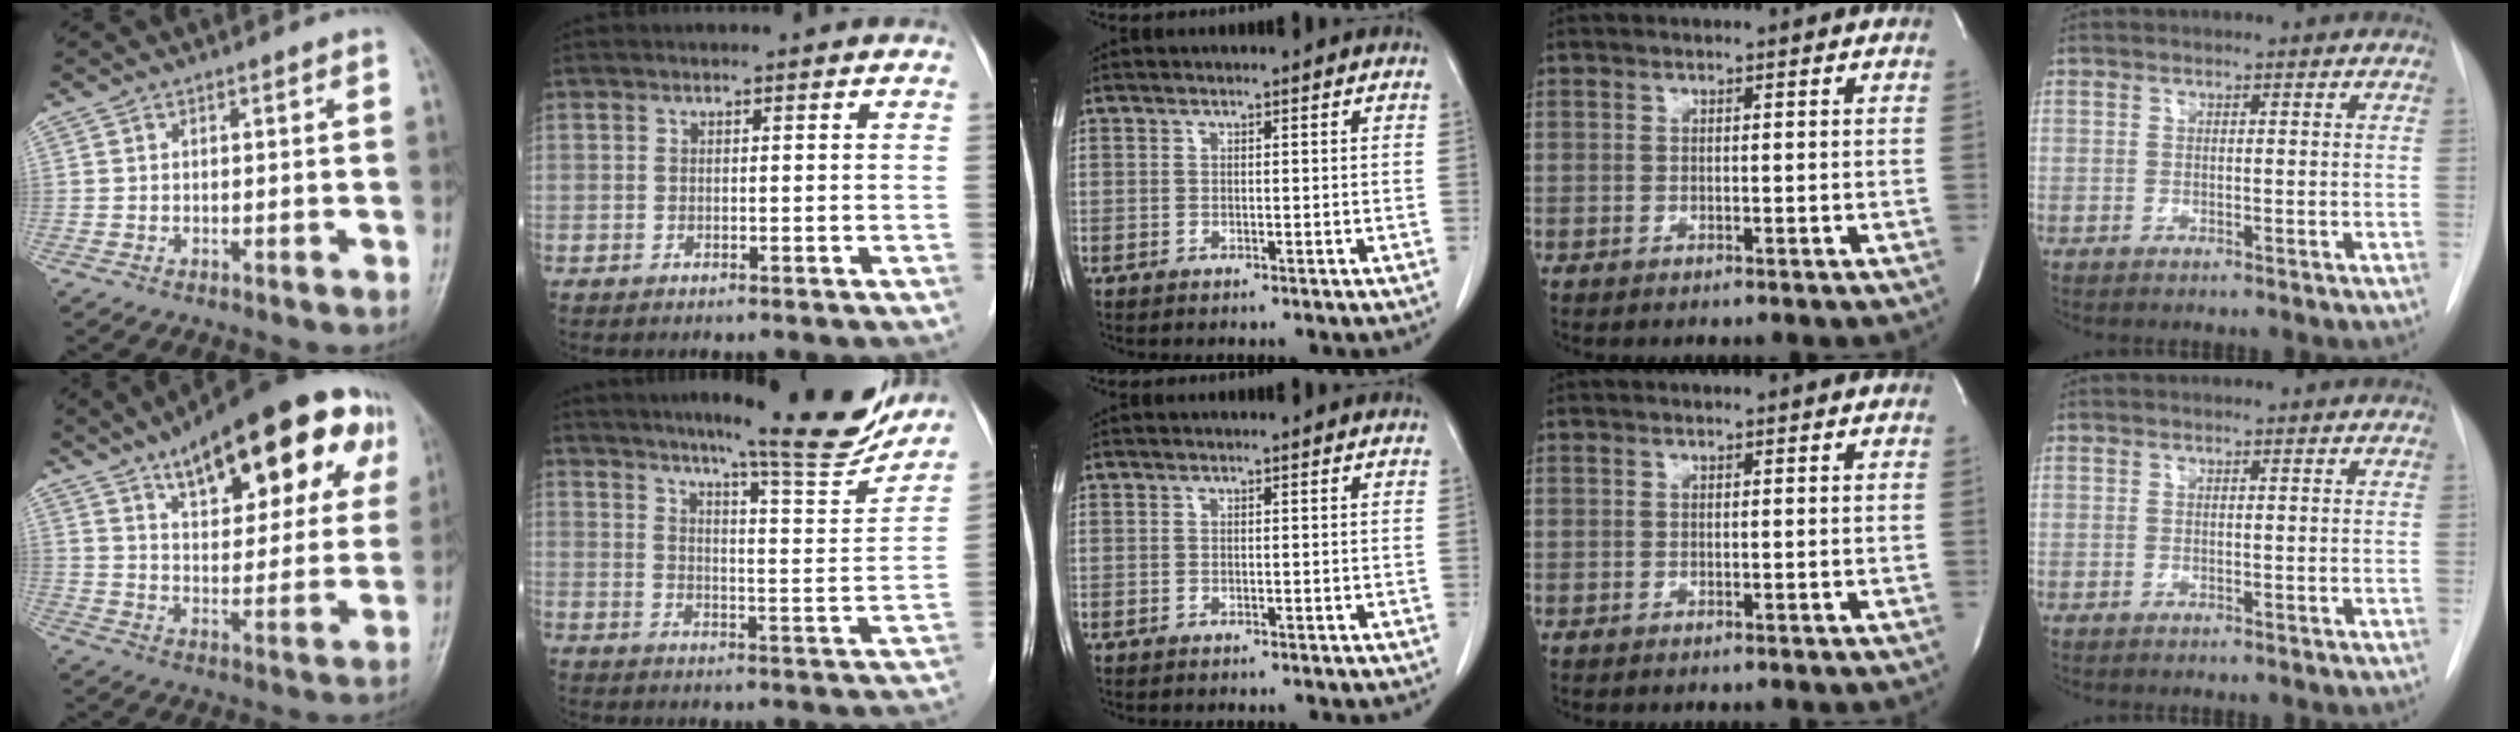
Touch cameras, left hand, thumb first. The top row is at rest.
{"thumb": {"total": 25.4, "force": [13.0, 10.3, 19.2], "torque": [-0.229, -0.013, 0.188]}, "index": {"total": 17.0, "force": [15.1, 0.2, 7.7], "torque": [-0.105, -0.037, 0.196]}}